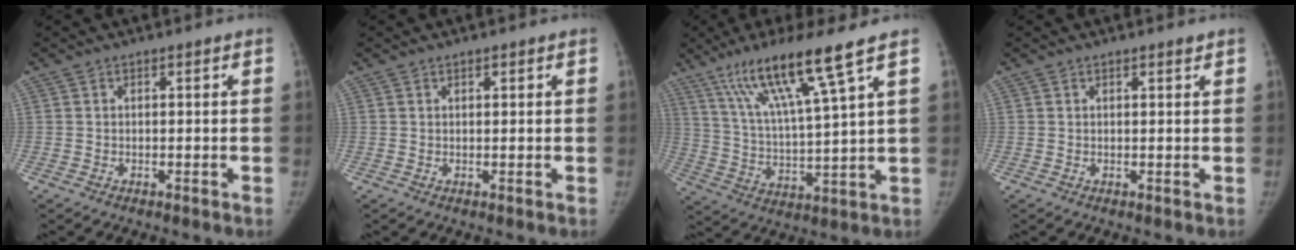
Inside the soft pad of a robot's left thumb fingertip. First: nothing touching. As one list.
[{"total": 0.9, "force": [0.6, 0.4, 0.5], "torque": [-0.007, -0.002, 0.009]}, {"total": 15.1, "force": [9.3, 0.1, 12.0], "torque": [-0.218, -0.037, 0.174]}, {"total": 1.0, "force": [0.8, 0.2, 0.6], "torque": [-0.007, -0.004, 0.014]}]